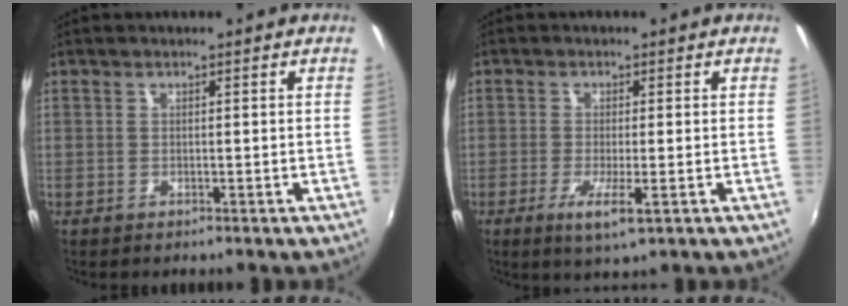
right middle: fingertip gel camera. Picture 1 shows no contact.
{"total": 4.8, "force": [-1.9, 0.4, 4.4], "torque": [-0.092, -0.013, -0.034]}